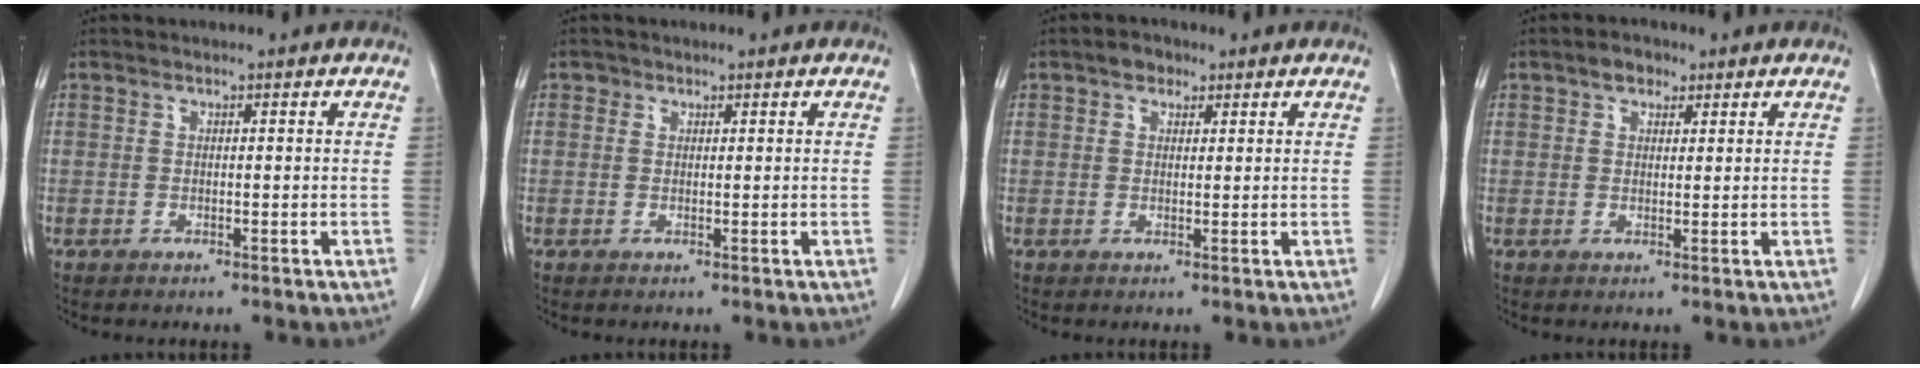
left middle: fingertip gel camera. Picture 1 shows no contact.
{"total": 0.8, "force": [0.4, 0.7, 0.0], "torque": [0.007, 0.000, 0.004]}
{"total": 2.2, "force": [1.3, 1.5, 0.9], "torque": [-0.014, 0.007, 0.018]}
{"total": 2.6, "force": [1.6, 1.7, 1.2], "torque": [-0.020, 0.009, 0.024]}